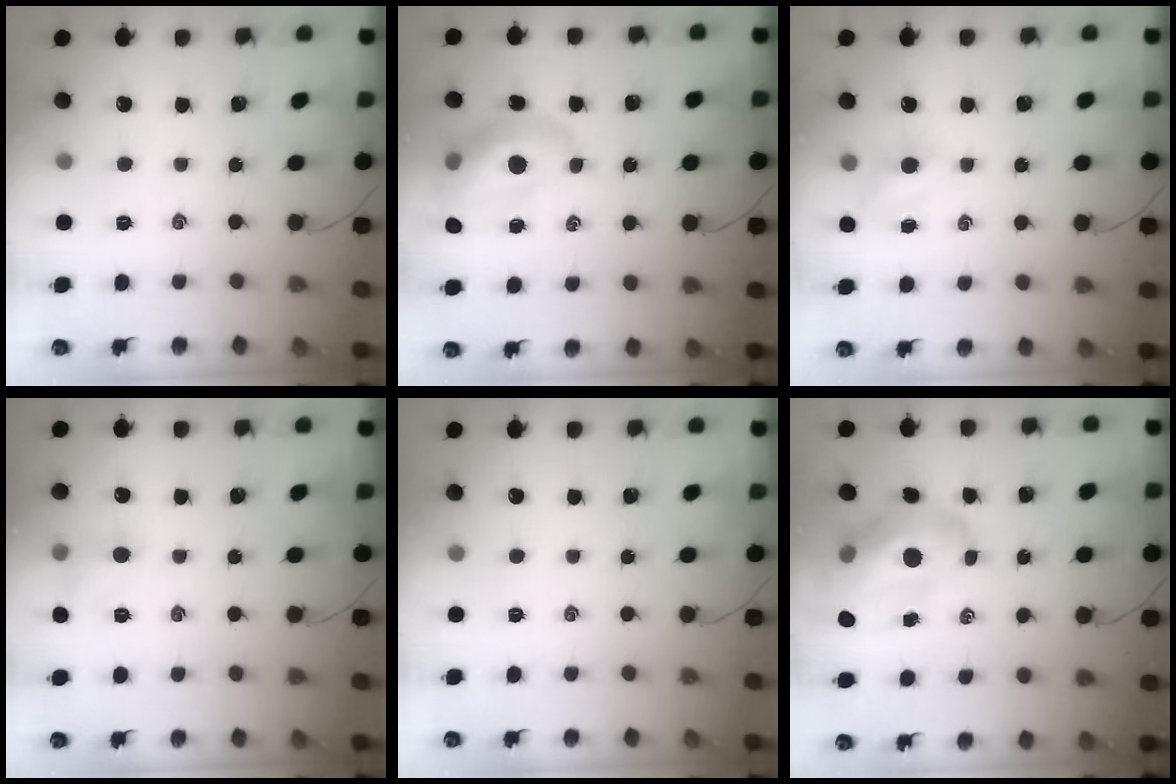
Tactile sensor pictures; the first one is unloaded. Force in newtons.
{"total": 13.5, "press": 13.0, "slide": 3.7}
{"total": 4.3, "press": 4.1, "slide": 1.3}
{"total": 6.1, "press": 6.0, "slide": 1.5}
{"total": 0.0}
{"total": 15.5, "press": 14.9, "slide": 4.2}